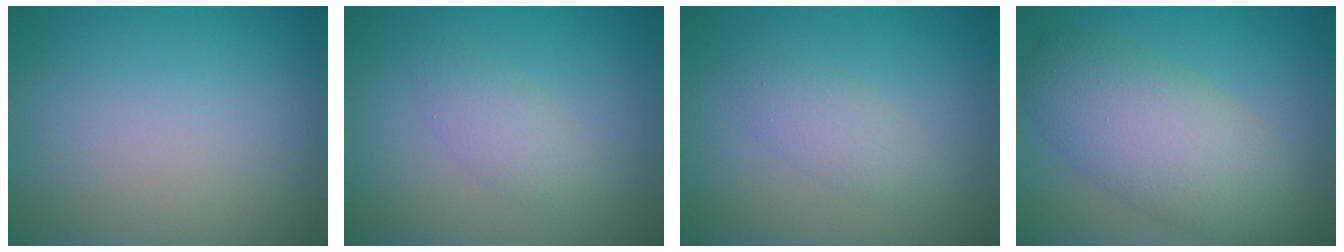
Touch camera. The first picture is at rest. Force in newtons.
{"total": 2.1, "press": 2.1, "slide": 0.0}
{"total": 2.7, "press": 2.7, "slide": 0.2}
{"total": 7.1, "press": 7.1, "slide": 0.5}